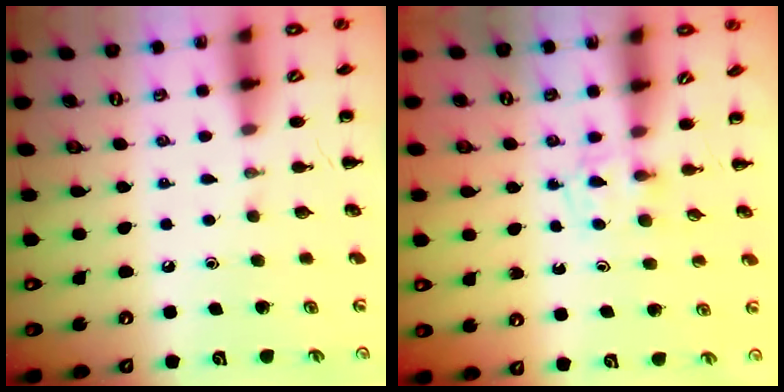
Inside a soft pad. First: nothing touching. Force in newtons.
{"total": 2.3, "press": 2.0, "slide": 1.0}